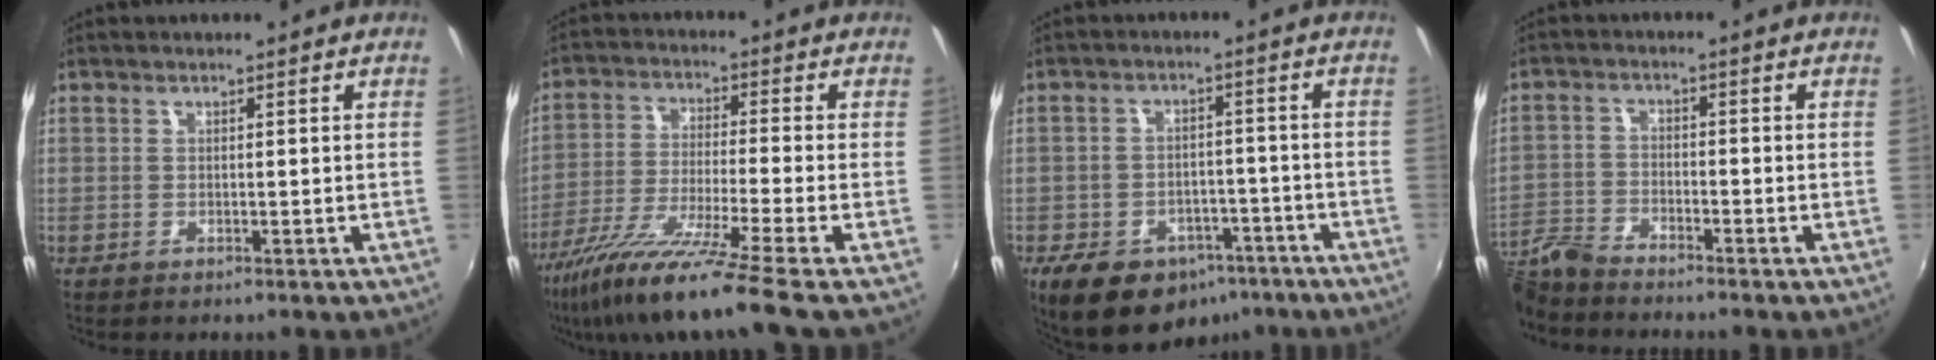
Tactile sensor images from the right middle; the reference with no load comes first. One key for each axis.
{"total": 14.3, "fx": -11.2, "fy": -2.2, "fz": 8.7, "tx": -0.174, "ty": -0.039, "tz": -0.201}
{"total": 14.8, "fx": -9.3, "fy": 9.2, "fz": 6.9, "tx": -0.152, "ty": 0.010, "tz": -0.119}
{"total": 7.1, "fx": -6.7, "fy": 1.2, "fz": 2.0, "tx": -0.053, "ty": -0.005, "tz": -0.142}